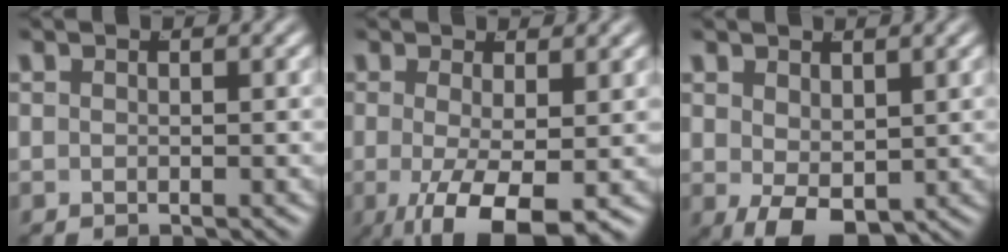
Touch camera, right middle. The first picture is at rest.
{"total": 7.5, "force": [-3.4, 2.6, 6.2], "torque": [-0.125, -0.051, -0.025]}
{"total": 4.8, "force": [-1.7, 2.4, 3.8], "torque": [-0.060, -0.036, -0.002]}